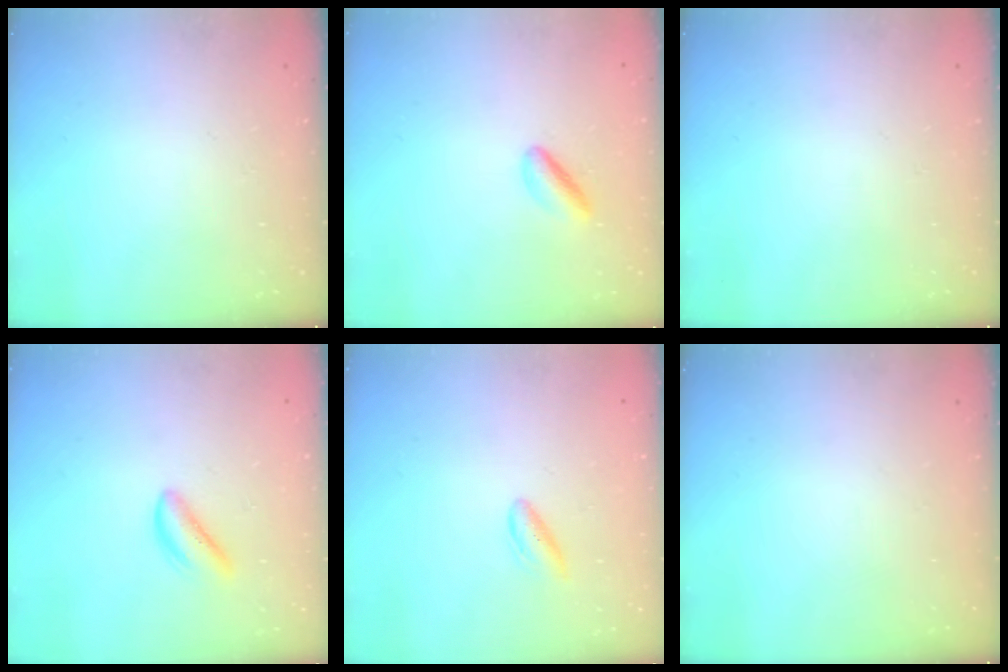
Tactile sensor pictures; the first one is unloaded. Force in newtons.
{"total": 3.4, "press": 3.4, "slide": 0.3}
{"total": 0.0}
{"total": 3.7, "press": 3.7, "slide": 0.4}
{"total": 3.7, "press": 3.5, "slide": 1.2}
{"total": 0.0}